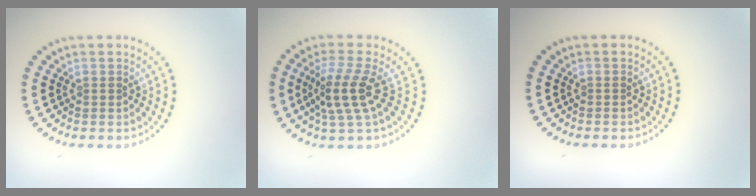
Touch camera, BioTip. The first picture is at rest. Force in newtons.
{"total": 3.8, "press": 3.1, "slide": 2.2}
{"total": 0.0}